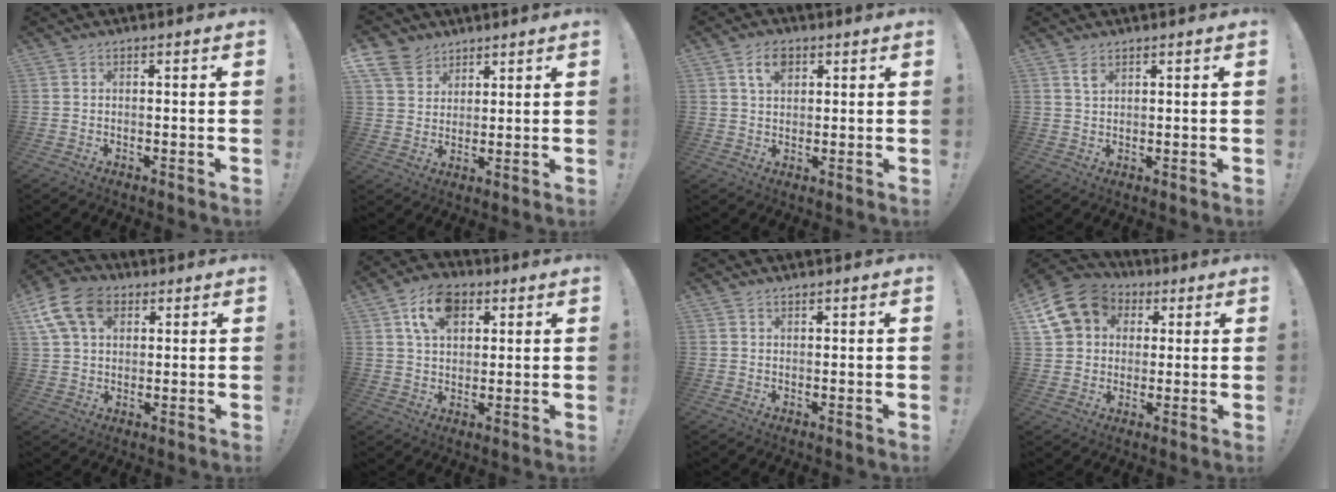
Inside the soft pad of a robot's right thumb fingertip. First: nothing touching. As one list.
[{"total": 8.4, "force": [5.8, 5.8, 2.0], "torque": [-0.039, -0.035, 0.116]}, {"total": 6.0, "force": [3.0, 3.6, 3.7], "torque": [-0.057, 0.000, 0.052]}, {"total": 2.5, "force": [1.5, 1.3, 1.4], "torque": [-0.019, -0.005, 0.025]}, {"total": 13.7, "force": [5.9, 9.4, 8.0], "torque": [-0.156, -0.015, 0.116]}, {"total": 11.4, "force": [5.4, 7.6, 6.5], "torque": [-0.102, -0.006, 0.102]}, {"total": 1.0, "force": [0.9, 0.4, 0.2], "torque": [0.000, -0.003, 0.017]}, {"total": 13.8, "force": [4.8, 11.5, 6.0], "torque": [-0.091, -0.016, 0.095]}]